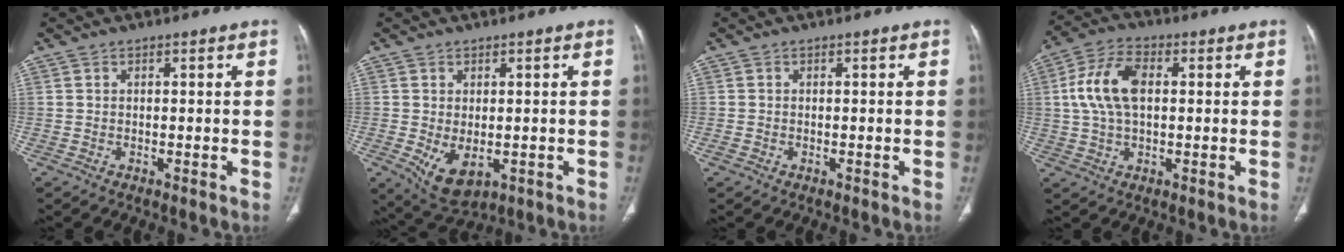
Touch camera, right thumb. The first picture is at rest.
{"total": 6.9, "force": [-1.5, 4.2, 5.3], "torque": [-0.085, -0.010, -0.006]}
{"total": 0.6, "force": [-0.3, 0.5, 0.3], "torque": [-0.010, 0.000, -0.005]}
{"total": 10.7, "force": [1.4, 6.0, 8.7], "torque": [-0.179, 0.019, 0.025]}